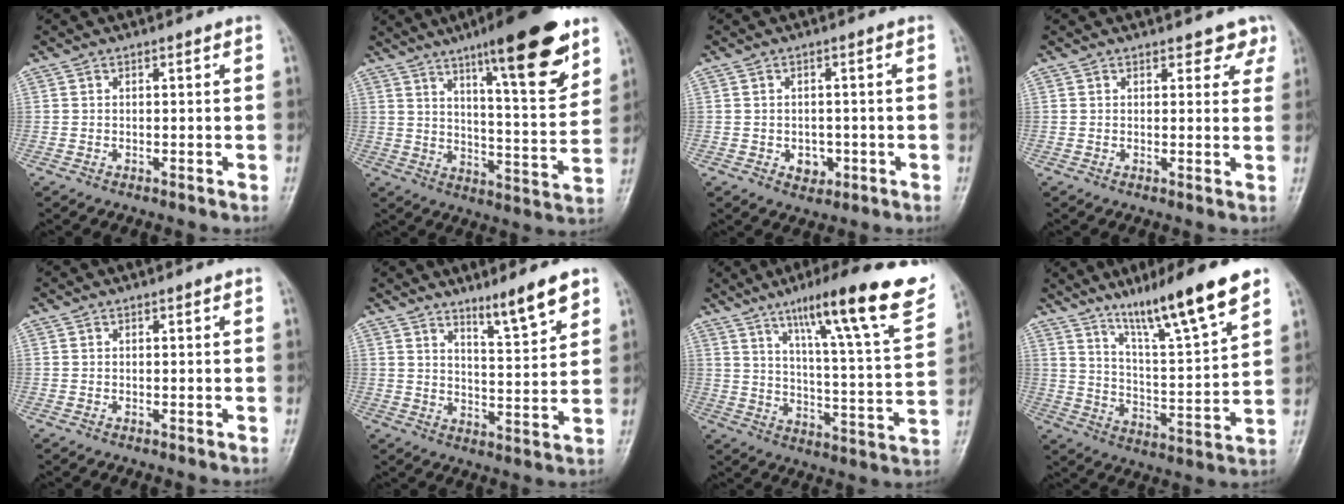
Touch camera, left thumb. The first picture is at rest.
{"total": 18.9, "force": [11.5, 3.8, 14.6], "torque": [-0.186, -0.060, 0.175]}
{"total": 3.3, "force": [-0.9, 2.6, 1.7], "torque": [-0.008, 0.004, -0.006]}
{"total": 3.2, "force": [2.6, 1.8, 0.7], "torque": [0.021, -0.014, 0.018]}
{"total": 0.0}
{"total": 8.2, "force": [6.0, 0.8, 5.6], "torque": [-0.083, -0.050, 0.099]}
{"total": 22.9, "force": [13.9, 2.8, 18.0], "torque": [-0.240, -0.048, 0.203]}
{"total": 16.5, "force": [11.3, 1.5, 11.9], "torque": [-0.183, -0.063, 0.191]}